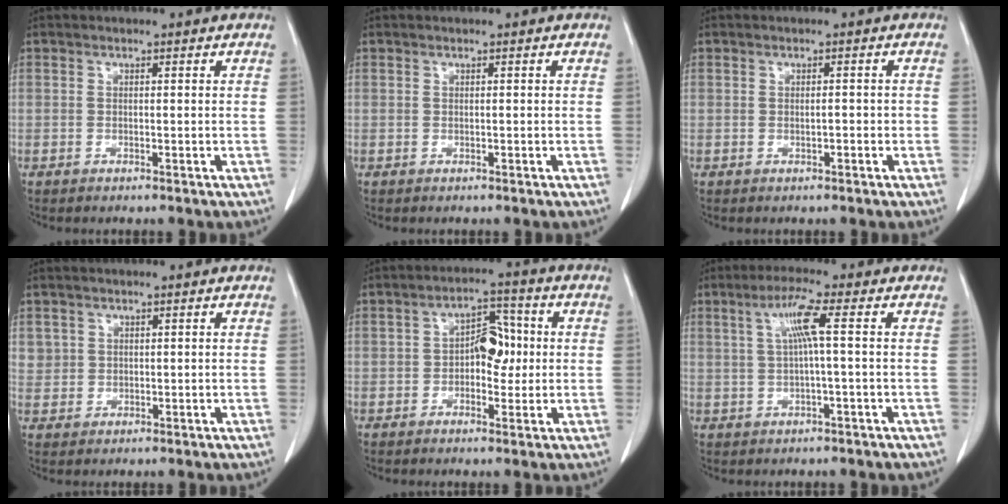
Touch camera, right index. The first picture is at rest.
{"total": 0.0}
{"total": 0.9, "force": [-0.2, 0.3, 0.8], "torque": [-0.013, 0.001, -0.004]}
{"total": 2.5, "force": [1.0, 2.2, 0.2], "torque": [0.011, 0.004, 0.018]}
{"total": 5.8, "force": [0.0, 3.4, 4.8], "torque": [-0.071, 0.019, -0.003]}
{"total": 5.0, "force": [1.0, -0.6, 4.9], "torque": [-0.095, 0.012, 0.023]}